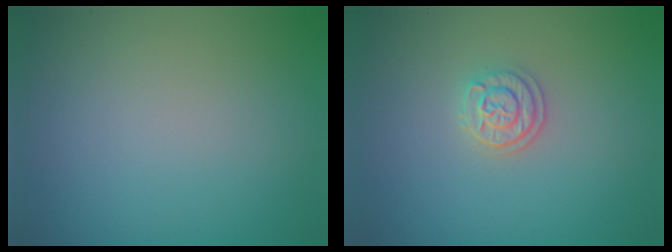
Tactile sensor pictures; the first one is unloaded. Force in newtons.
{"total": 2.2, "press": 2.1, "slide": 0.9}